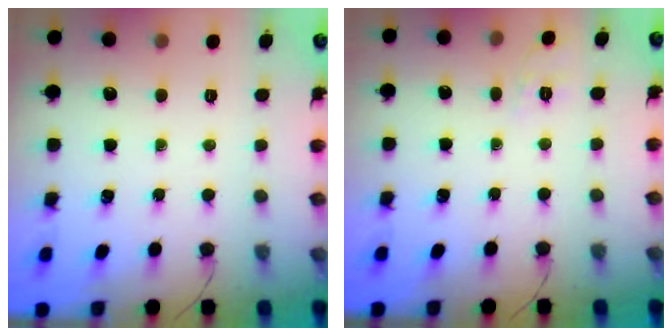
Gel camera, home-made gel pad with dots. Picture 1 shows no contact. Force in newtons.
{"total": 1.6, "press": 0.0, "slide": 1.6}